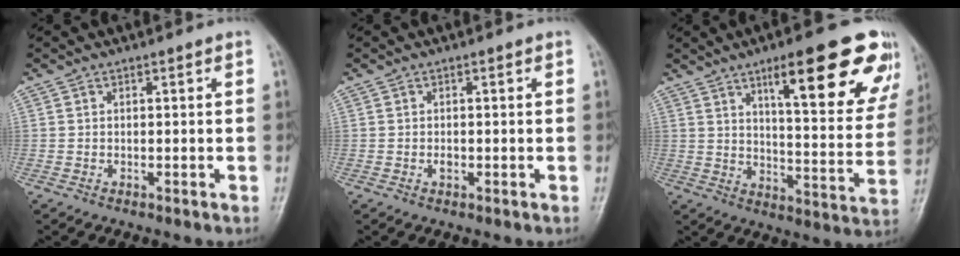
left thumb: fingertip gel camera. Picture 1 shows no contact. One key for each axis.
{"total": 0.9, "fx": -0.2, "fy": 0.6, "fz": 0.6, "tx": -0.008, "ty": 0.000, "tz": -0.005}
{"total": 22.1, "fx": 12.0, "fy": 5.8, "fz": 17.6, "tx": -0.200, "ty": -0.040, "tz": 0.171}